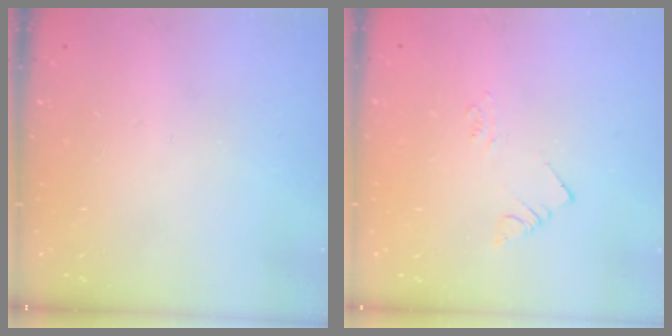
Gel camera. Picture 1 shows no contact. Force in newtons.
{"total": 2.1, "press": 2.1, "slide": 0.3}